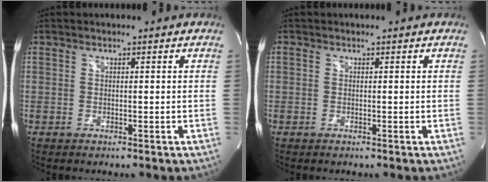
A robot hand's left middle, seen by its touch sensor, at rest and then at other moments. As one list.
[{"total": 0.0}]